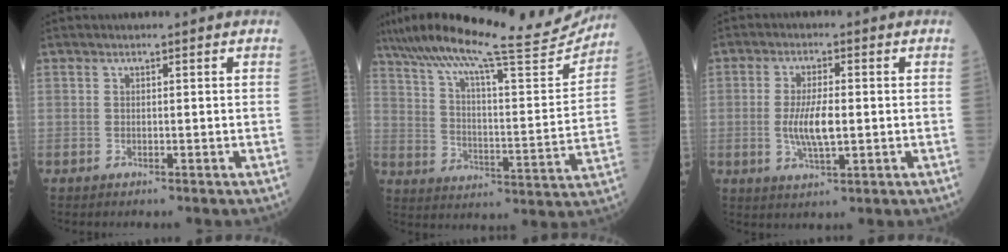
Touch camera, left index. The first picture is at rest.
{"total": 23.8, "force": [21.2, 1.7, 10.6], "torque": [-0.185, -0.023, 0.301]}
{"total": 6.0, "force": [-0.5, 1.5, 5.8], "torque": [-0.124, -0.007, -0.008]}